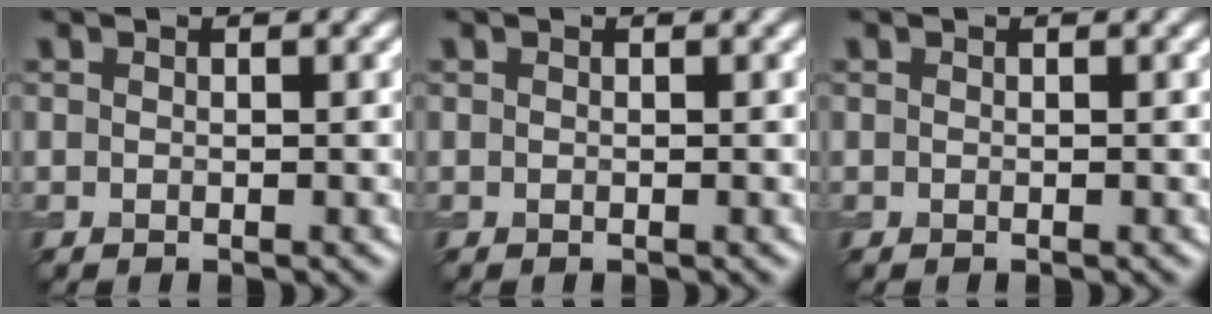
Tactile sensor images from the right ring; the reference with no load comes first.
{"total": 0.0}
{"total": 0.0}